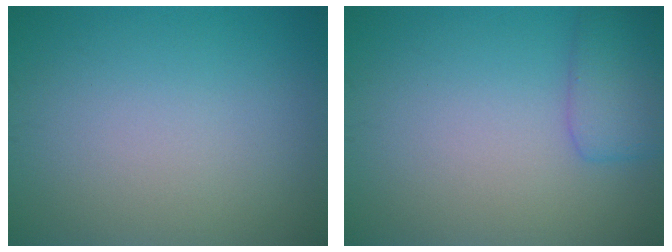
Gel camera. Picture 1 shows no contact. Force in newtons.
{"total": 2.9, "press": 2.9, "slide": 0.1}